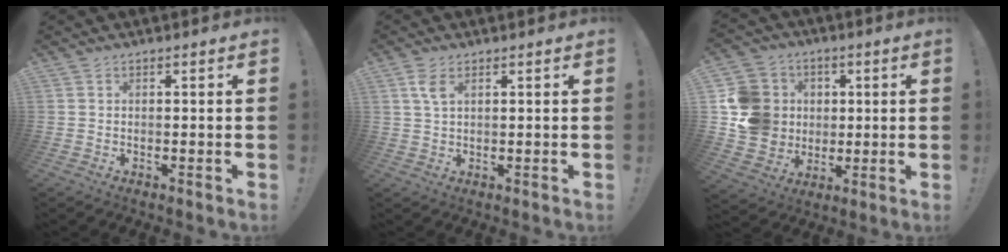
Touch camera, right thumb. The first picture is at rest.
{"total": 4.2, "force": [1.7, 2.0, 3.3], "torque": [-0.061, 0.000, 0.031]}
{"total": 16.2, "force": [1.6, 14.8, 6.3], "torque": [-0.102, 0.010, 0.051]}